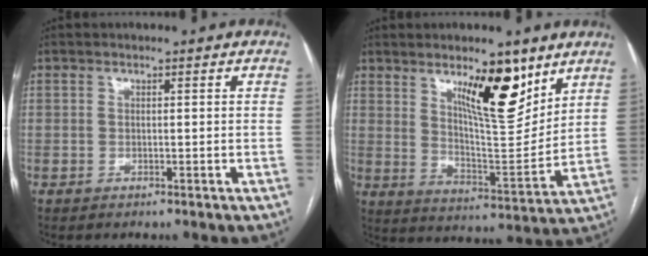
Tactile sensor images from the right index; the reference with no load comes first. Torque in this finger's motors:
{"motor_torque": [1.07, 1.06, 0.48, 0.14]}